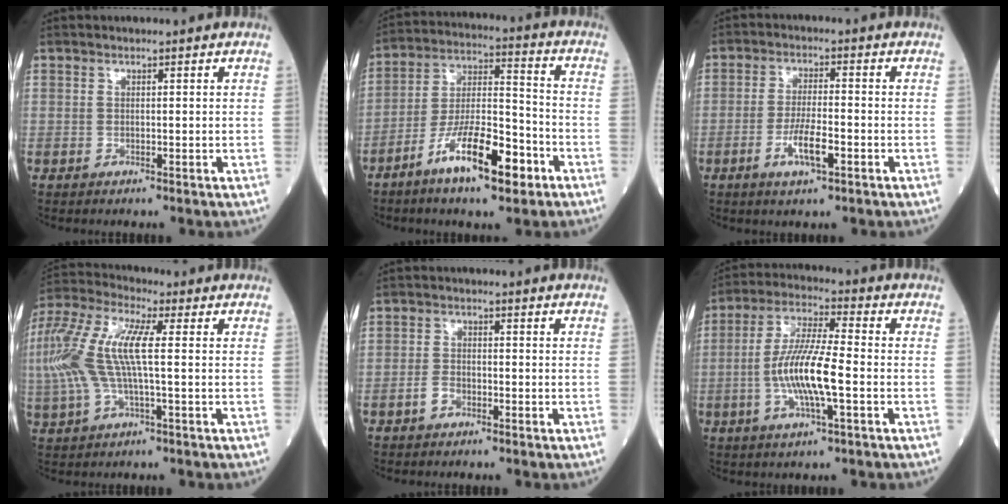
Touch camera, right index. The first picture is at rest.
{"total": 12.8, "force": [-7.1, 3.1, 10.2], "torque": [-0.192, 0.002, -0.122]}
{"total": 5.4, "force": [-2.3, 1.1, 4.8], "torque": [-0.093, -0.003, -0.040]}
{"total": 14.7, "force": [0.9, 4.1, 14.1], "torque": [-0.334, 0.022, 0.013]}
{"total": 2.2, "force": [-1.2, 1.3, 1.2], "torque": [-0.024, 0.004, -0.022]}
{"total": 11.1, "force": [-2.3, 1.4, 10.8], "torque": [-0.214, 0.000, -0.047]}